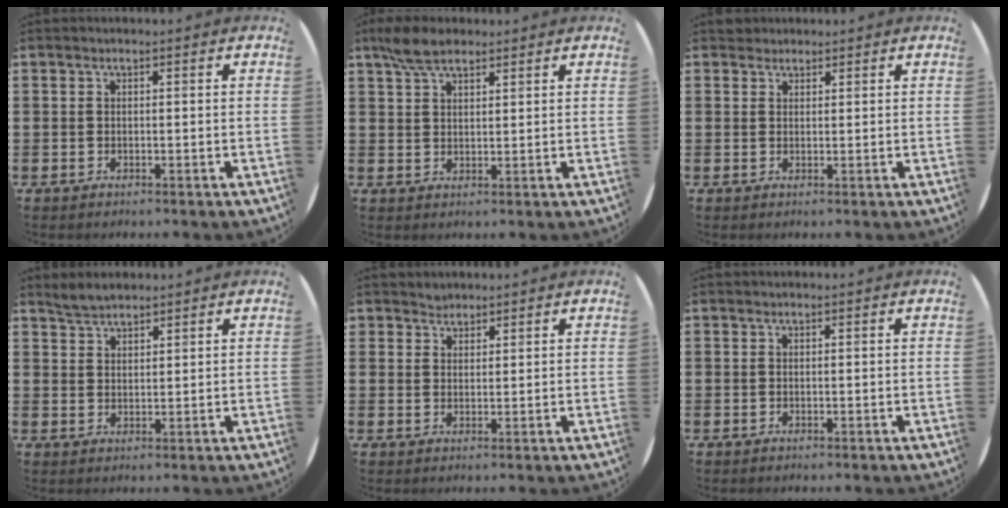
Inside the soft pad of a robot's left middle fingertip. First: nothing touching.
{"total": 4.9, "force": [3.8, 1.9, 2.4], "torque": [-0.055, 0.004, 0.072]}
{"total": 1.4, "force": [1.3, 0.5, -0.2], "torque": [0.001, 0.005, 0.026]}
{"total": 2.9, "force": [2.8, 0.8, 0.6], "torque": [-0.016, 0.002, 0.053]}
{"total": 1.7, "force": [1.6, 0.6, -0.3], "torque": [0.003, 0.003, 0.033]}
{"total": 0.0}